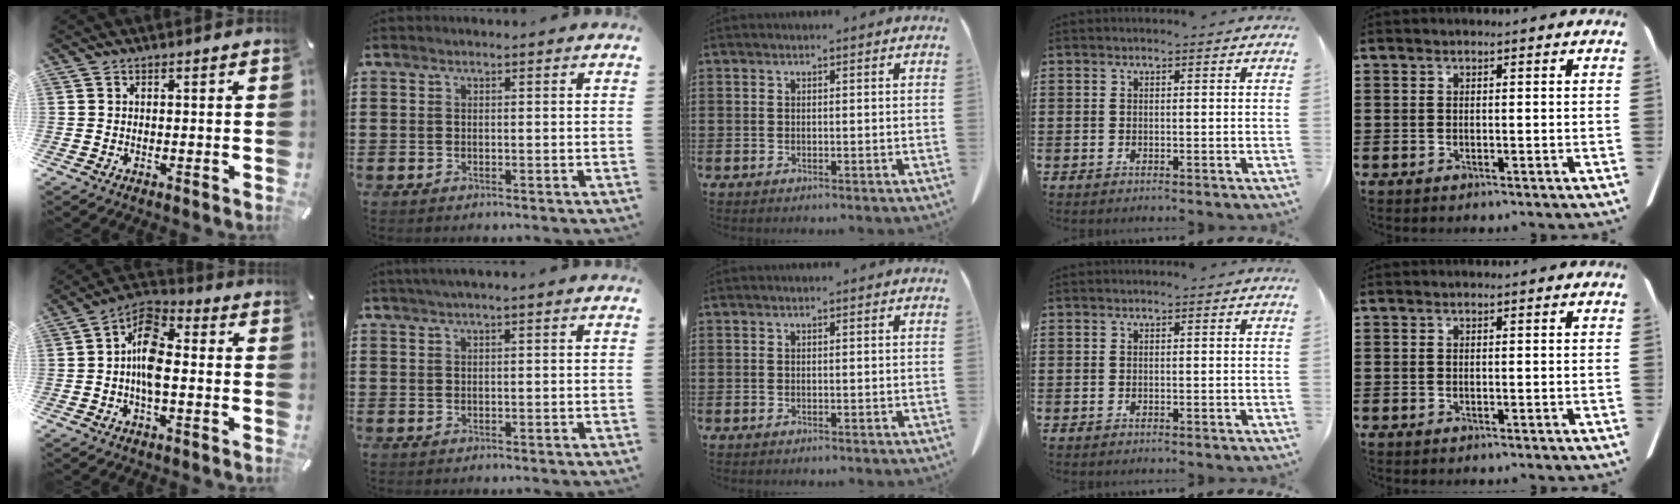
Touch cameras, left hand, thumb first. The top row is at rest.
{"thumb": {"total": 9.2, "force": [-1.3, 4.7, 7.8], "torque": [-0.160, 0.004, -0.022]}, "index": {"total": 1.2, "force": [0.5, -0.1, 1.1], "torque": [-0.020, -0.001, 0.009]}}